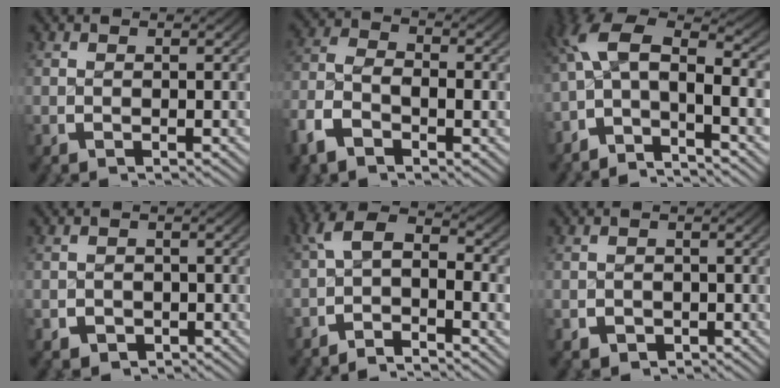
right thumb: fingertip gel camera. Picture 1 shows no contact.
{"total": 5.6, "force": [-1.9, 3.8, 3.6], "torque": [-0.090, -0.013, -0.033]}
{"total": 9.0, "force": [-0.9, 5.8, 6.9], "torque": [-0.146, -0.020, -0.024]}
{"total": 3.0, "force": [-1.7, 2.3, 0.9], "torque": [-0.011, -0.018, -0.021]}
{"total": 5.0, "force": [-0.6, 3.0, 4.0], "torque": [-0.064, -0.004, -0.019]}
{"total": 2.5, "force": [-1.4, 2.0, 0.7], "torque": [-0.010, -0.015, -0.017]}